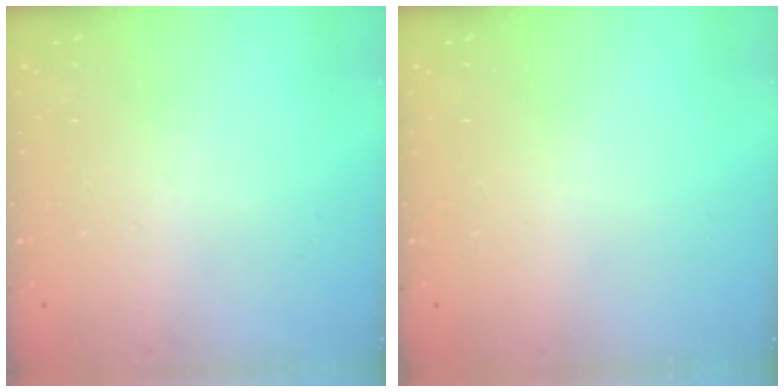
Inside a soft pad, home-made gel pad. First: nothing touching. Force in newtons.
{"total": 0.0}